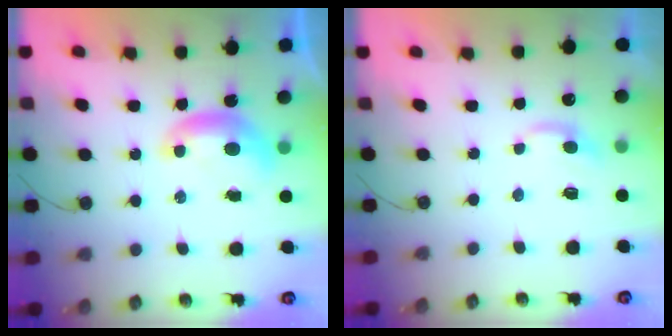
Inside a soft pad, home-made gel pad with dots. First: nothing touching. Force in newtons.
{"total": 2.0, "press": 2.0, "slide": 0.5}